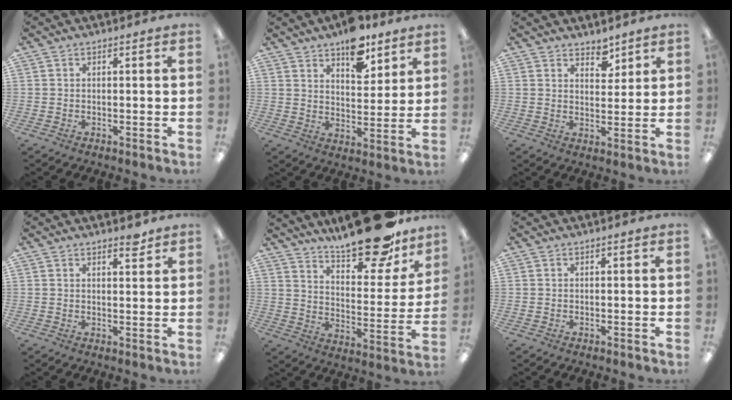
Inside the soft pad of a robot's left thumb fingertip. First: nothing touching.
{"total": 14.1, "force": [10.7, 5.5, 7.5], "torque": [-0.111, -0.066, 0.184]}
{"total": 4.3, "force": [3.8, 1.9, 0.8], "torque": [-0.001, -0.027, 0.067]}
{"total": 2.8, "force": [2.4, 0.8, 1.0], "torque": [0.001, -0.018, 0.038]}
{"total": 20.2, "force": [16.4, 6.7, 9.7], "torque": [-0.143, -0.115, 0.277]}
{"total": 0.0}